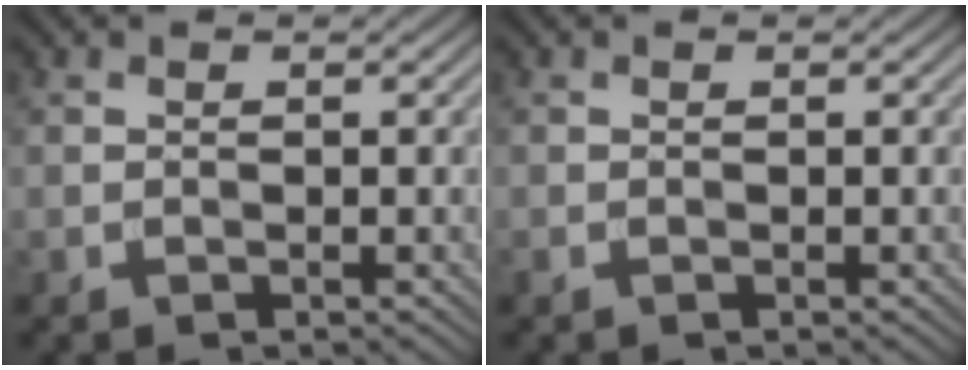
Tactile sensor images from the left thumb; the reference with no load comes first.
{"total": 0.5, "force": [-0.3, 0.3, 0.3], "torque": [-0.009, -0.004, -0.006]}